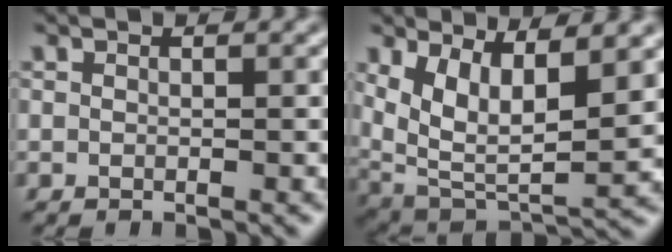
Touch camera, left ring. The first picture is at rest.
{"total": 8.2, "force": [3.2, 3.6, 6.7], "torque": [-0.138, -0.019, 0.066]}